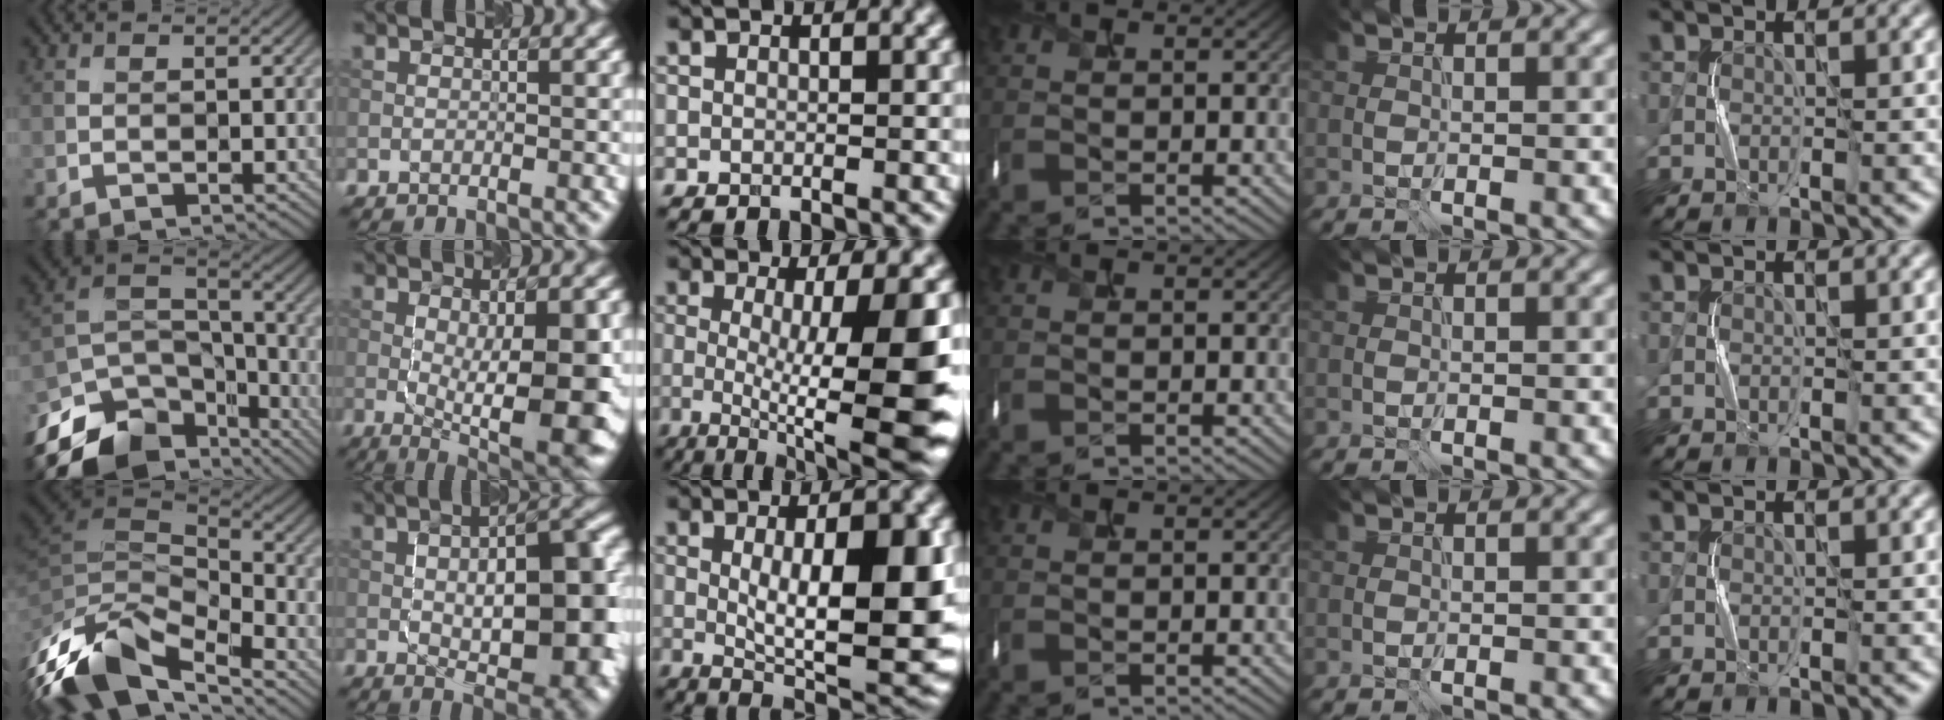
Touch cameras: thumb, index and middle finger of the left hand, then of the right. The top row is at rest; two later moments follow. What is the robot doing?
{"motion": "shake", "object": "box of matches"}